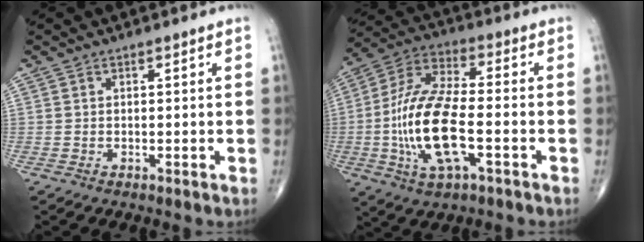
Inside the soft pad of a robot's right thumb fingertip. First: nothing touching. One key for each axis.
{"total": 17.3, "fx": -3.7, "fy": 6.8, "fz": 15.4, "tx": -0.318, "ty": 0.023, "tz": -0.071}